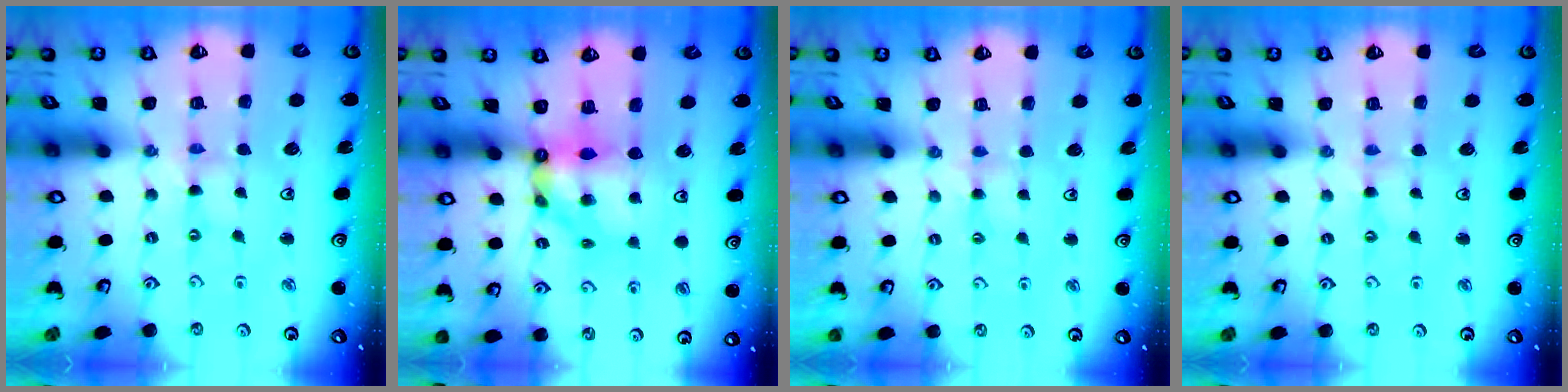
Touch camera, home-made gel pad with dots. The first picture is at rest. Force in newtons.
{"total": 9.4, "press": 9.3, "slide": 1.1}
{"total": 2.8, "press": 2.8, "slide": 0.5}
{"total": 1.6, "press": 1.6, "slide": 0.2}